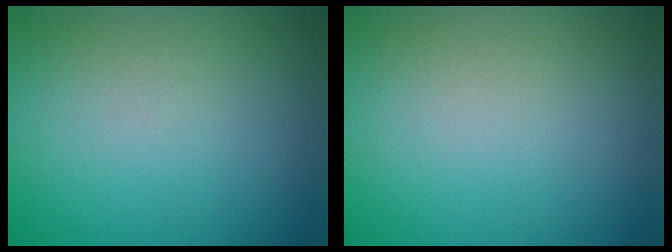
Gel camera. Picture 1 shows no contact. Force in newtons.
{"total": 0.0}